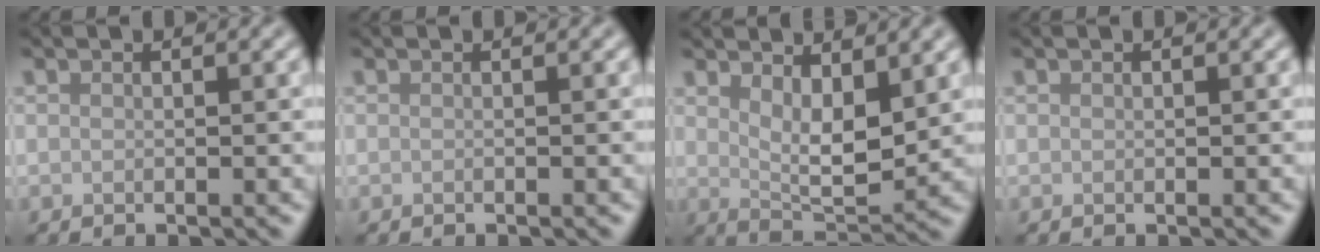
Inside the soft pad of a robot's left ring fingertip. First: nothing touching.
{"total": 0.0}
{"total": 4.8, "force": [1.9, 2.0, 3.9], "torque": [-0.073, -0.012, 0.039]}
{"total": 0.0}